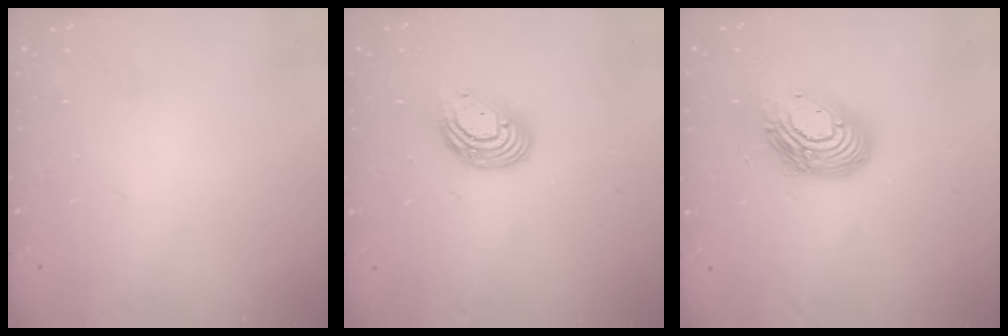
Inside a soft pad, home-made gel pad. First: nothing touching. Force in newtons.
{"total": 10.1, "press": 10.1, "slide": 0.9}
{"total": 14.9, "press": 14.9, "slide": 1.3}